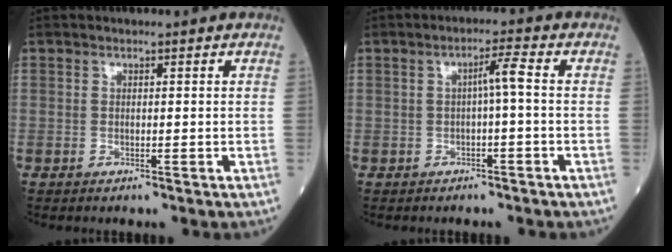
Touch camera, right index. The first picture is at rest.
{"total": 2.8, "force": [-0.2, 0.0, 2.8], "torque": [-0.044, 0.008, -0.004]}